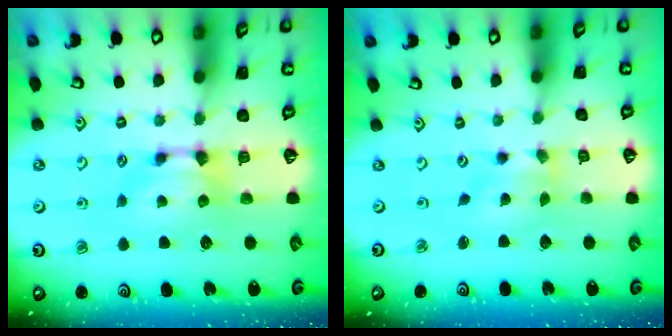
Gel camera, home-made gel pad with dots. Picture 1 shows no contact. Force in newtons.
{"total": 1.3, "press": 0.6, "slide": 1.2}